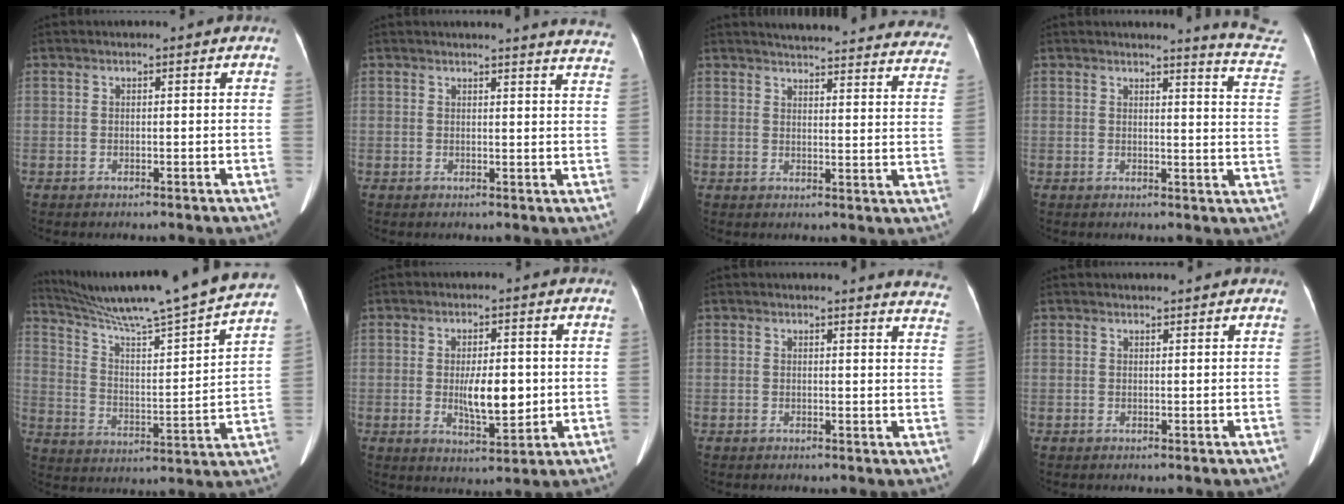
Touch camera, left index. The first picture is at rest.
{"total": 12.2, "force": [11.9, 0.1, 2.6], "torque": [-0.013, -0.073, 0.099]}
{"total": 28.3, "force": [26.8, 3.5, 8.1], "torque": [-0.105, -0.090, 0.292]}
{"total": 10.0, "force": [9.9, -1.4, 0.6], "torque": [-0.007, -0.110, 0.084]}
{"total": 24.6, "force": [21.3, -0.8, 12.4], "torque": [-0.206, -0.030, 0.313]}
{"total": 6.9, "force": [-0.1, 2.5, 6.4], "torque": [-0.109, -0.010, 0.003]}
{"total": 9.0, "force": [8.9, 0.2, 1.6], "torque": [0.005, -0.064, 0.060]}
{"total": 1.3, "force": [1.3, -0.1, 0.2], "torque": [-0.005, 0.011, 0.025]}